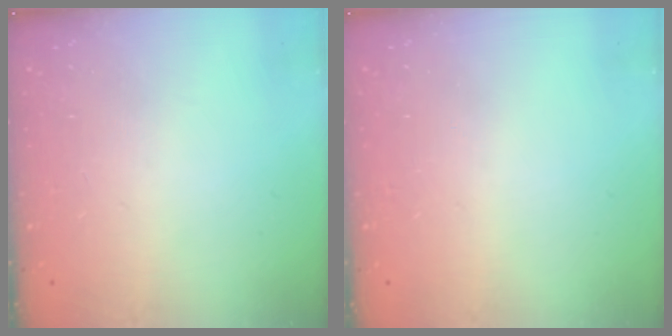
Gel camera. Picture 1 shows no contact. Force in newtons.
{"total": 1.6, "press": 1.6, "slide": 0.1}